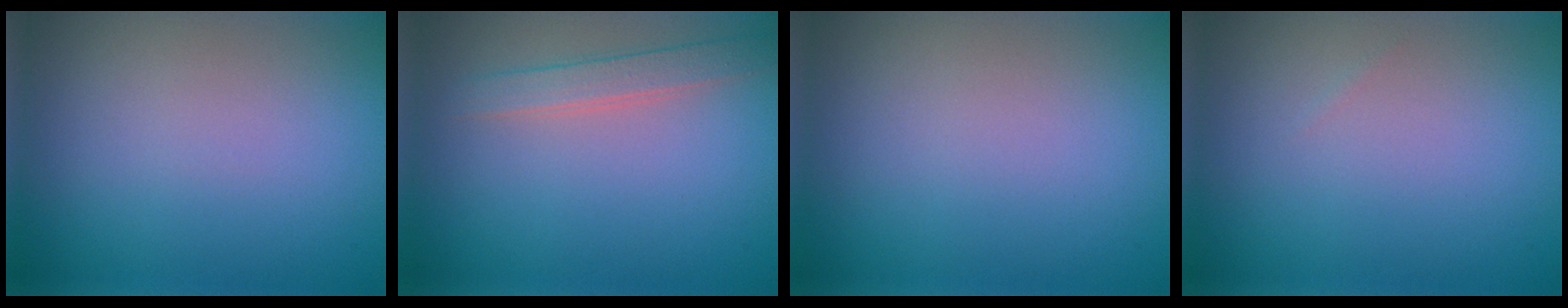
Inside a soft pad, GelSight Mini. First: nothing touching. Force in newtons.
{"total": 2.2, "press": 2.2, "slide": 0.2}
{"total": 0.0}
{"total": 0.0}